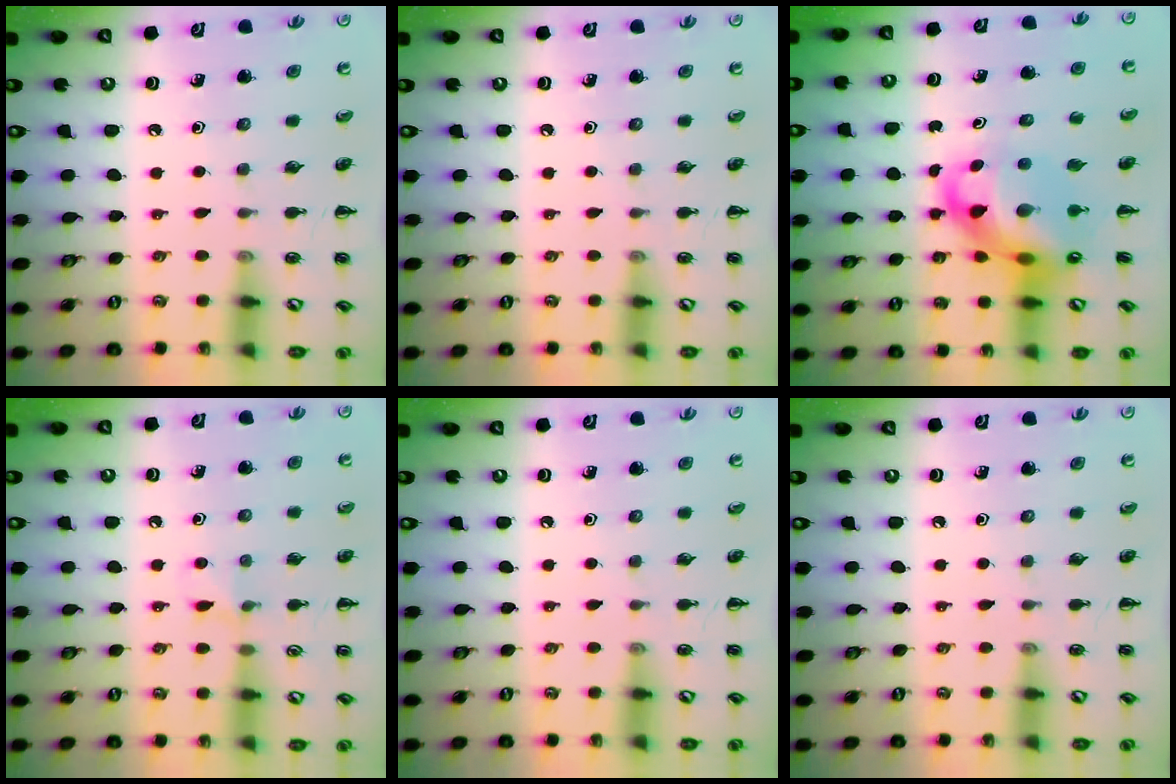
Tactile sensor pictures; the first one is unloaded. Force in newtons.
{"total": 0.0}
{"total": 11.2, "press": 10.8, "slide": 3.1}
{"total": 5.8, "press": 5.6, "slide": 1.8}
{"total": 0.0}
{"total": 0.0}